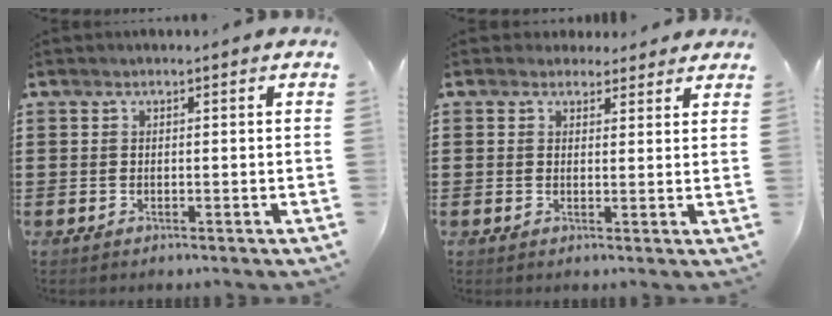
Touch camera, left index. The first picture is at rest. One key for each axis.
{"total": 2.8, "fx": 2.3, "fy": 1.6, "fz": 0.1, "tx": -0.002, "ty": 0.002, "tz": 0.042}